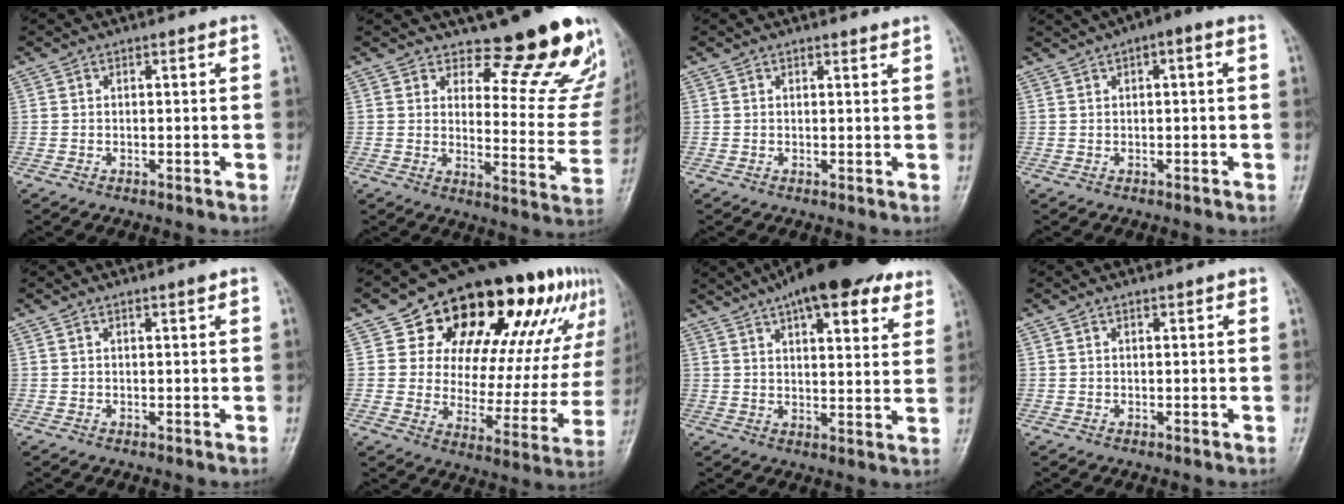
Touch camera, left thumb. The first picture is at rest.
{"total": 16.1, "force": [13.9, 4.6, 6.7], "torque": [-0.033, -0.142, 0.165]}
{"total": 1.4, "force": [1.3, 0.2, 0.4], "torque": [0.003, -0.005, 0.019]}
{"total": 5.5, "force": [2.3, 1.7, 4.7], "torque": [-0.077, 0.023, 0.026]}
{"total": 1.1, "force": [0.8, 0.0, 0.7], "torque": [-0.011, -0.002, 0.015]}
{"total": 29.2, "force": [16.0, 15.3, 19.0], "torque": [-0.231, -0.025, 0.233]}
{"total": 21.7, "force": [14.5, 7.6, 14.3], "torque": [-0.182, -0.014, 0.193]}
{"total": 1.1, "force": [0.8, 0.4, 0.6], "torque": [-0.007, -0.002, 0.011]}